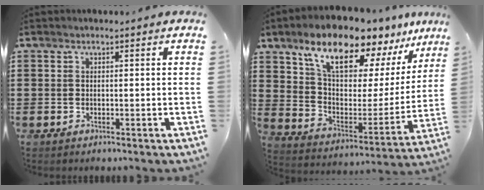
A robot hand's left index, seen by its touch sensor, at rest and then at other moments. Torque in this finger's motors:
{"motor_torque": [2.14, 0.00, 1.05, 0.21]}